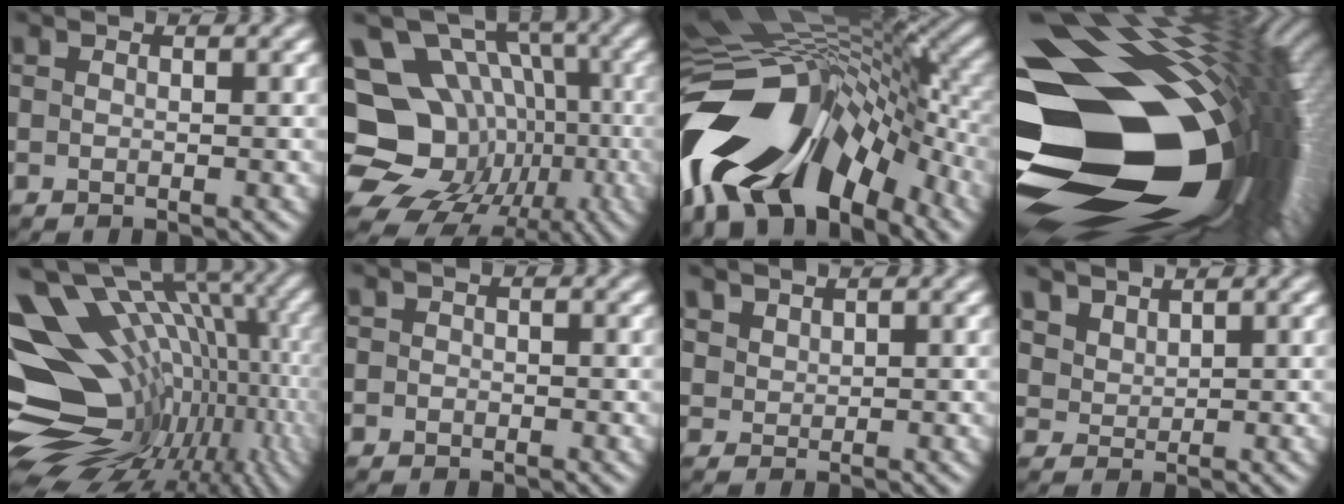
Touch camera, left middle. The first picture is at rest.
{"total": 18.8, "force": [-4.3, 16.0, 8.7], "torque": [-0.176, 0.011, -0.075]}
{"total": 18.6, "force": [-5.9, 10.4, 14.3], "torque": [-0.257, -0.013, -0.093]}
{"total": 22.0, "force": [-4.7, 13.7, 16.5], "torque": [-0.272, -0.009, -0.071]}
{"total": 17.5, "force": [-0.3, 11.7, 13.0], "torque": [-0.207, 0.008, 0.020]}
{"total": 0.6, "force": [-0.2, 0.5, 0.1], "torque": [0.004, -0.004, -0.005]}
{"total": 1.6, "force": [1.5, 0.6, 0.1], "torque": [-0.009, 0.001, 0.040]}
{"total": 3.4, "force": [3.0, 1.4, 0.8], "torque": [-0.034, -0.006, 0.076]}